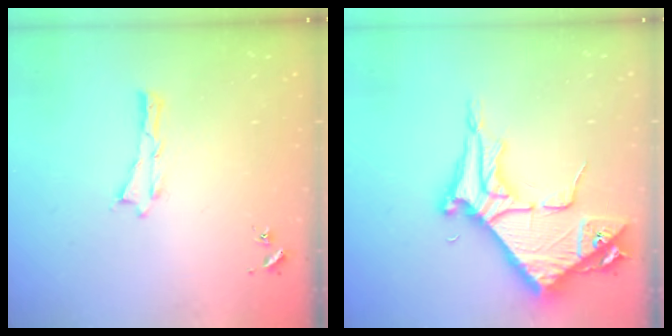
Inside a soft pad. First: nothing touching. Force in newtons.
{"total": 8.7, "press": 8.6, "slide": 1.0}